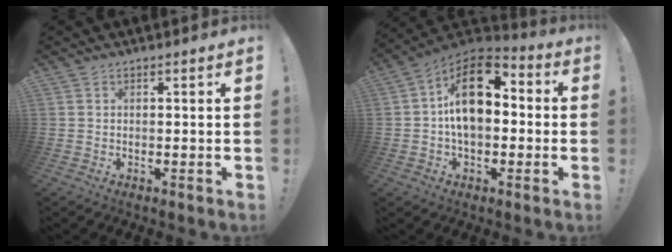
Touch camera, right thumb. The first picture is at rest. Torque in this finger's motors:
{"motor_torque": [0.56, 0.53, 0.19, -0.01, 0.30]}